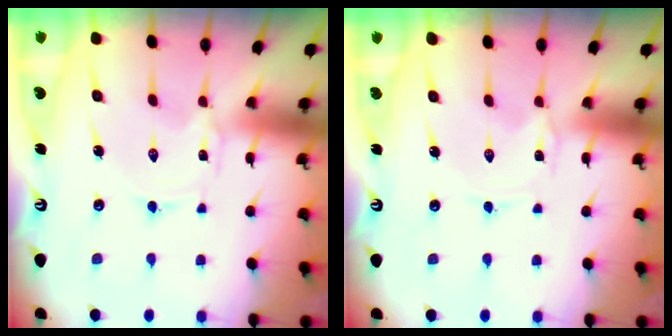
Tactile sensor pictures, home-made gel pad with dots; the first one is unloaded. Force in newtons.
{"total": 0.0}